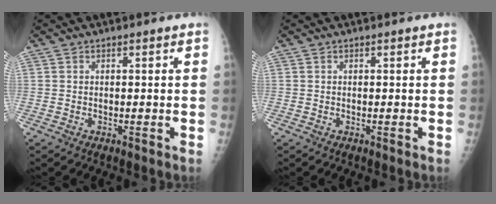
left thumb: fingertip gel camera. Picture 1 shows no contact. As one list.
[{"total": 0.0}]